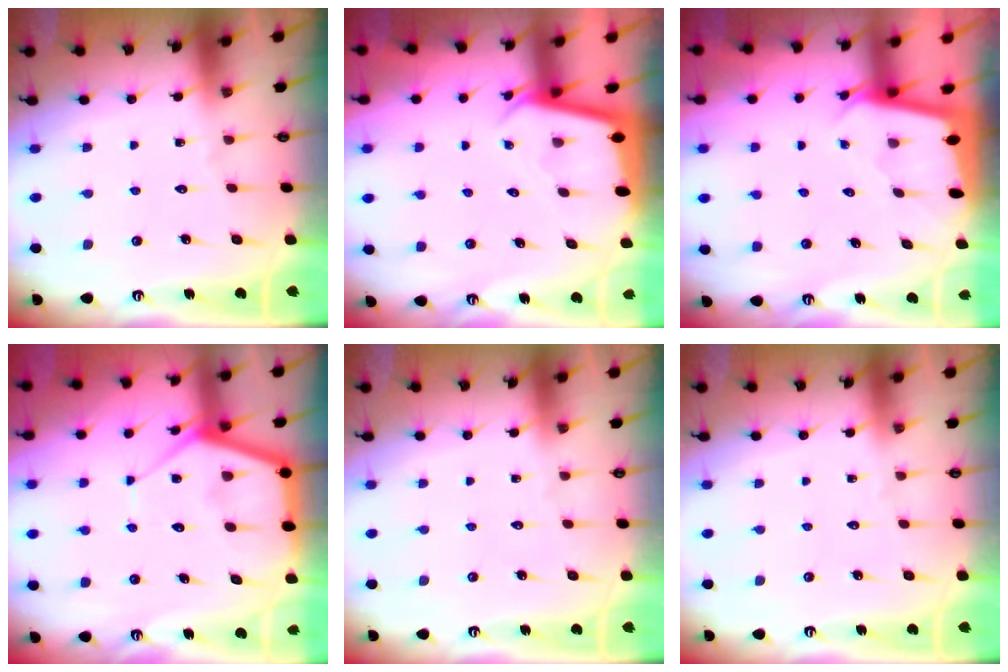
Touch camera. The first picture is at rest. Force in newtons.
{"total": 2.5, "press": 2.5, "slide": 0.1}
{"total": 2.1, "press": 2.1, "slide": 0.1}
{"total": 10.3, "press": 10.3, "slide": 0.9}
{"total": 0.0}
{"total": 0.0}